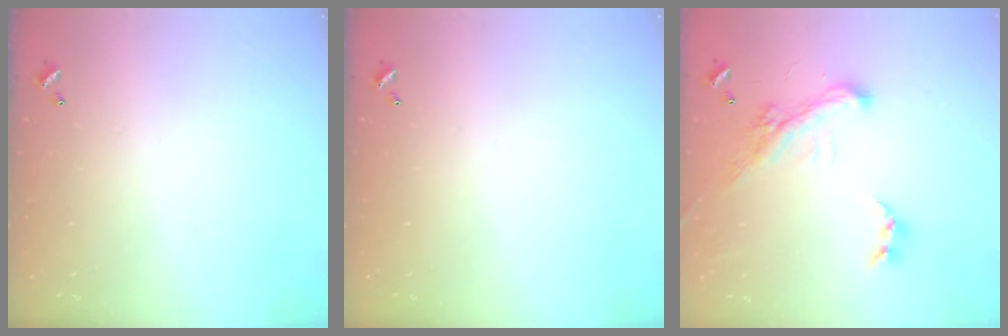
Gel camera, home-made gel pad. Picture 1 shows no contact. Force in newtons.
{"total": 0.0}
{"total": 5.2, "press": 4.9, "slide": 1.6}